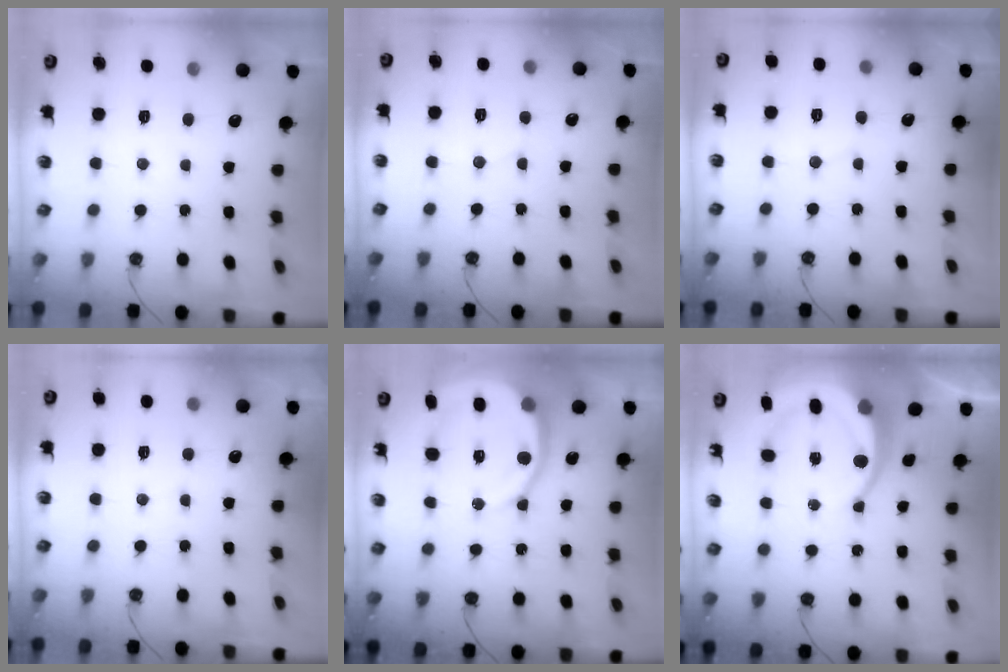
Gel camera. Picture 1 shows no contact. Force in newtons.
{"total": 4.1, "press": 4.0, "slide": 0.4}
{"total": 2.4, "press": 2.4, "slide": 0.2}
{"total": 2.7, "press": 2.6, "slide": 0.2}
{"total": 13.2, "press": 13.0, "slide": 2.3}
{"total": 12.6, "press": 12.3, "slide": 2.6}